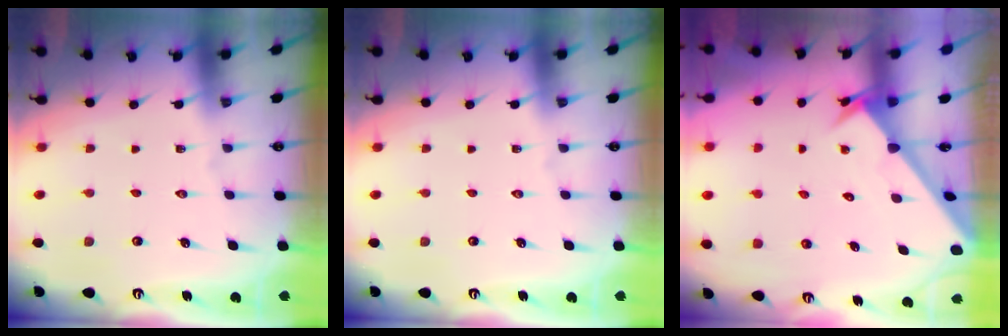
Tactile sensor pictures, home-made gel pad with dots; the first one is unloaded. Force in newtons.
{"total": 0.0}
{"total": 2.5, "press": 2.5, "slide": 0.2}